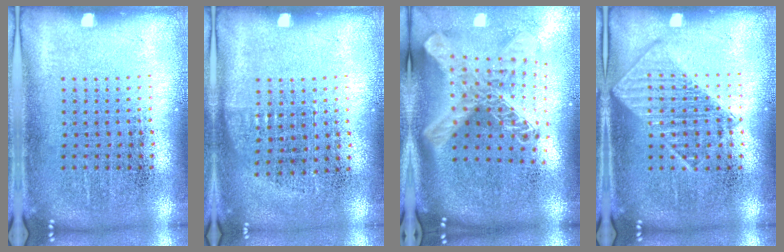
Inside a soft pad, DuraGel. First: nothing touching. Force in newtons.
{"total": 0.6, "press": 0.6, "slide": 0.3}
{"total": 3.0, "press": 2.1, "slide": 2.1}
{"total": 1.2, "press": 1.2, "slide": 0.2}